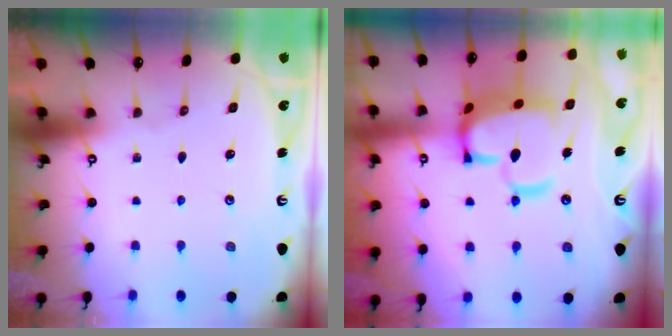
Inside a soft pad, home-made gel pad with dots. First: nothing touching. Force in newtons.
{"total": 13.3, "press": 13.2, "slide": 1.6}